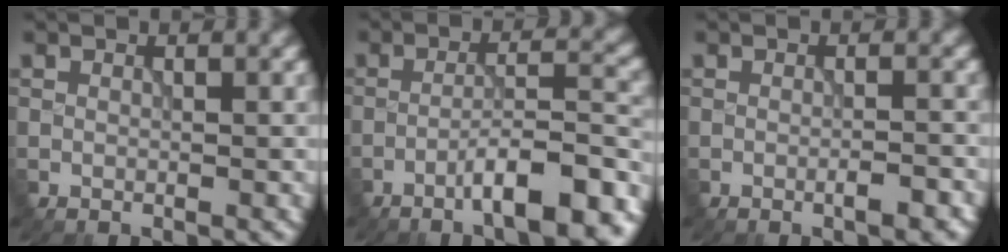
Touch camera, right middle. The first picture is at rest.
{"total": 8.8, "force": [-5.4, 1.8, 6.7], "torque": [-0.091, 0.013, -0.084]}
{"total": 2.0, "force": [-1.0, 0.4, 1.7], "torque": [-0.022, 0.002, -0.016]}